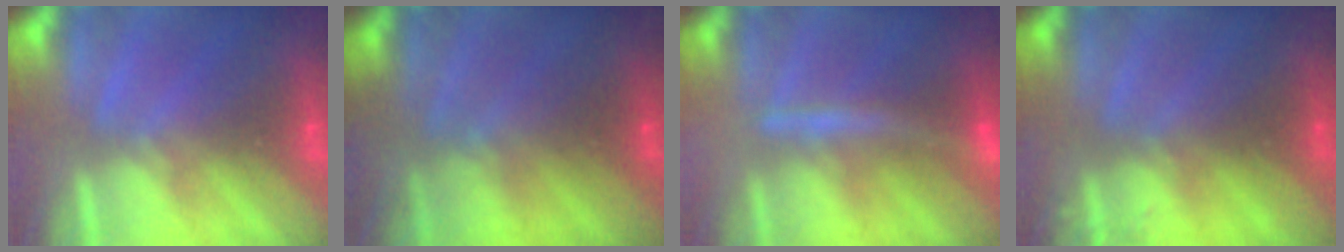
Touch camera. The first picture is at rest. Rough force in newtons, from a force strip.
{"total": 8.3}
{"total": 2.8}
{"total": 3.2}